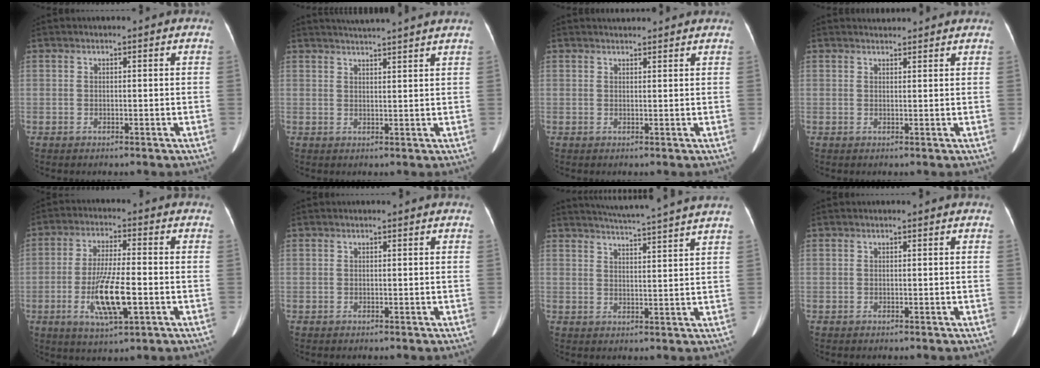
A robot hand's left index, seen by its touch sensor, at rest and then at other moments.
{"total": 8.9, "force": [8.1, -1.1, 3.4], "torque": [-0.051, 0.021, 0.101]}
{"total": 4.0, "force": [3.9, 0.5, 0.8], "torque": [-0.014, 0.027, 0.047]}
{"total": 2.8, "force": [2.8, 0.4, 0.2], "torque": [-0.011, 0.022, 0.038]}
{"total": 9.8, "force": [-2.8, 1.6, 9.3], "torque": [-0.180, -0.010, -0.048]}
{"total": 0.0}
{"total": 13.9, "force": [12.7, -1.5, 5.6], "torque": [-0.098, -0.011, 0.161]}
{"total": 0.0}